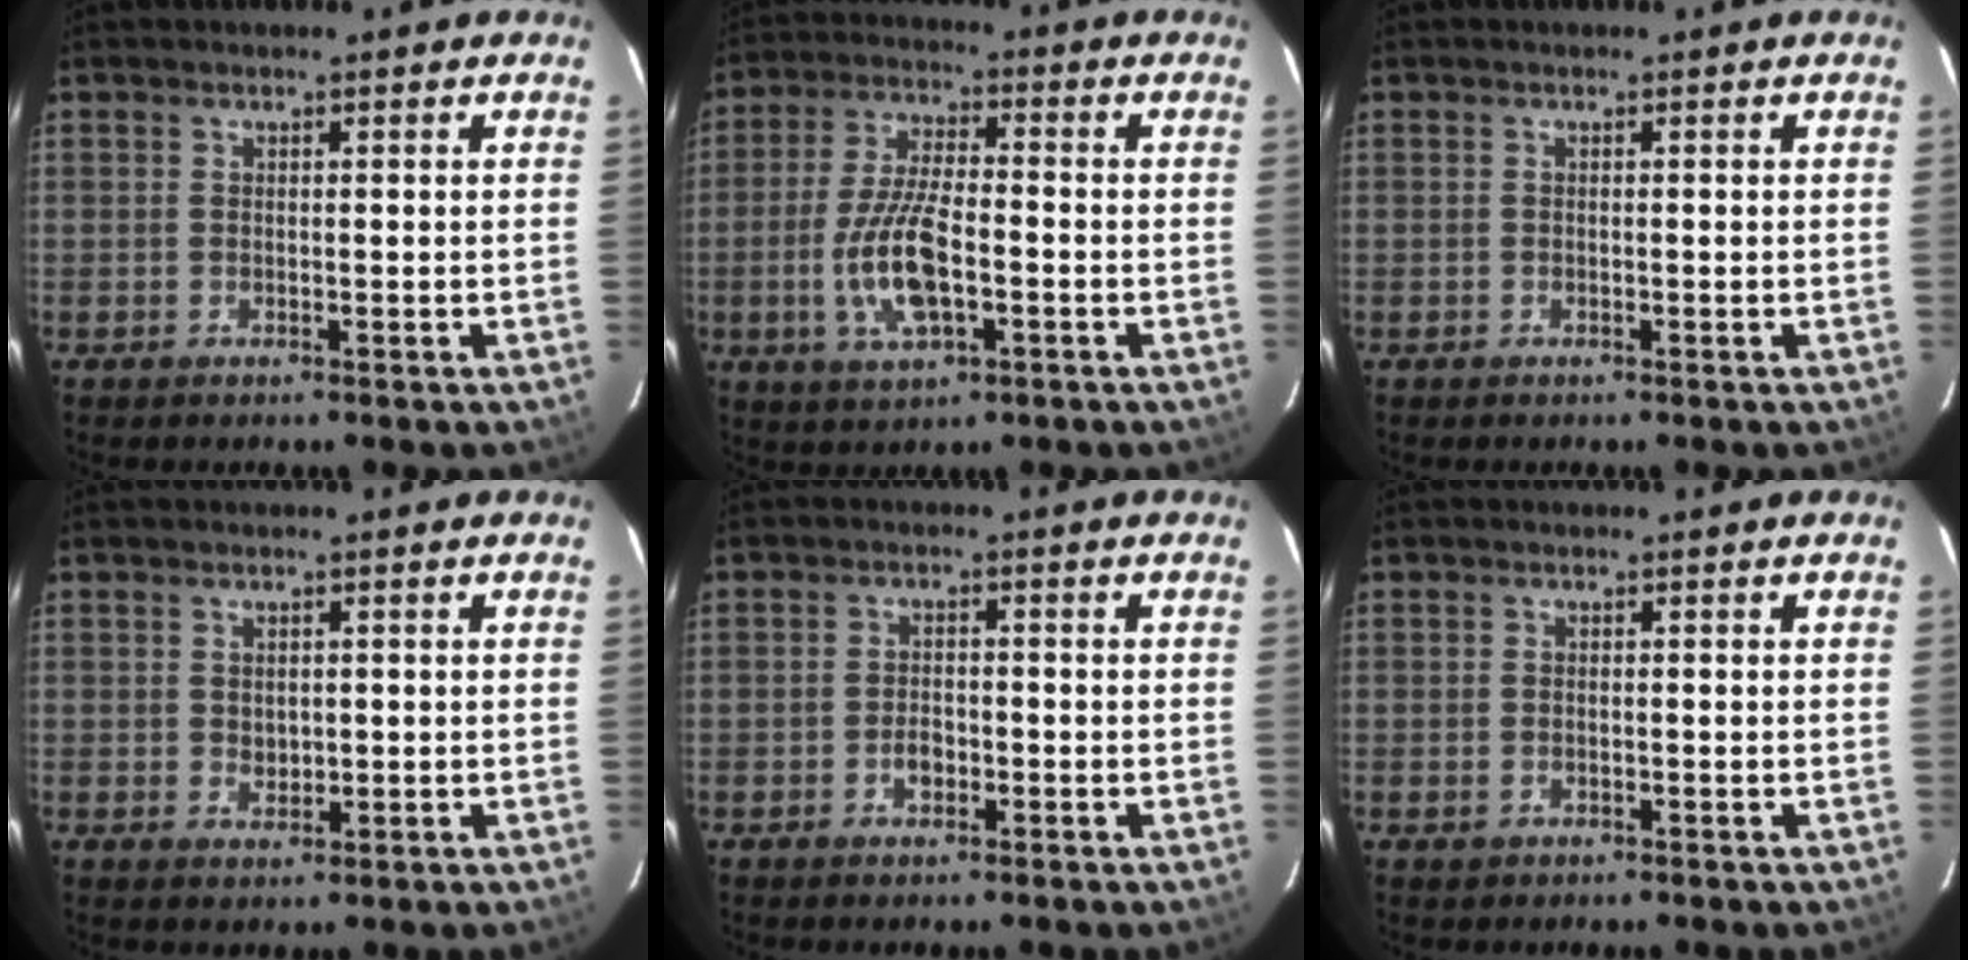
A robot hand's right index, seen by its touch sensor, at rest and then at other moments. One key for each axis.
{"total": 11.3, "fx": -3.0, "fy": 4.1, "fz": 10.2, "tx": -0.210, "ty": -0.004, "tz": -0.054}
{"total": 0.0}
{"total": 1.8, "fx": 0.4, "fy": 1.6, "fz": 0.8, "tx": -0.011, "ty": 0.000, "tz": 0.011}
{"total": 2.4, "fx": -1.1, "fy": 1.6, "fz": 1.5, "tx": -0.028, "ty": 0.004, "tz": -0.019}
{"total": 1.0, "fx": -0.4, "fy": 0.8, "fz": 0.4, "tx": -0.007, "ty": -0.002, "tz": -0.007}